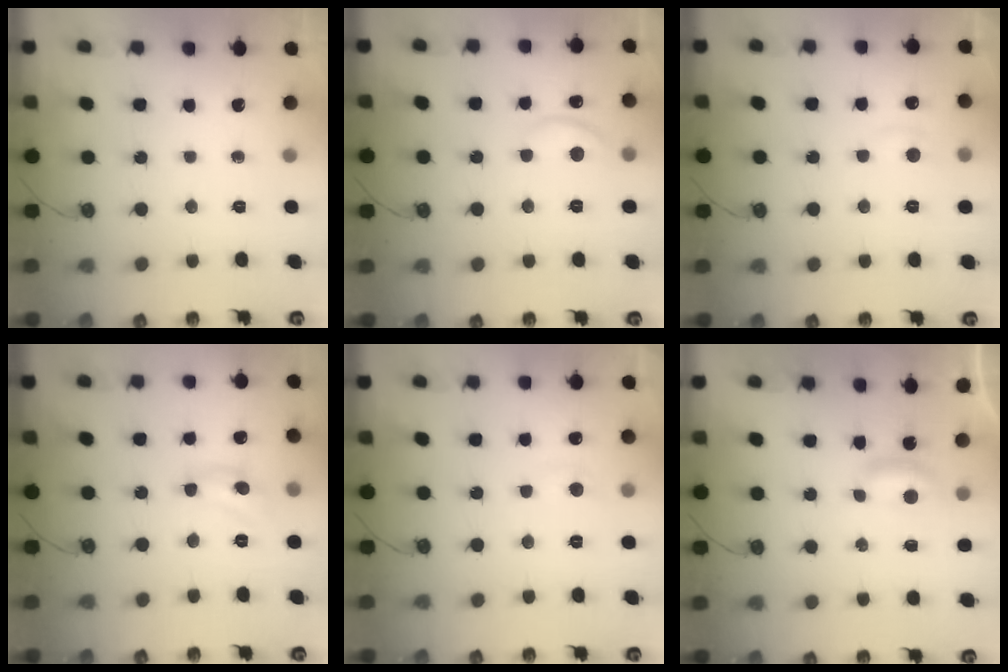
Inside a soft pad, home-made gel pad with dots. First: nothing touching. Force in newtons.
{"total": 4.7, "press": 4.7, "slide": 0.5}
{"total": 1.7, "press": 1.4, "slide": 0.9}
{"total": 4.7, "press": 4.7, "slide": 0.3}
{"total": 1.3, "press": 1.0, "slide": 0.8}
{"total": 2.5, "press": 2.5, "slide": 0.4}